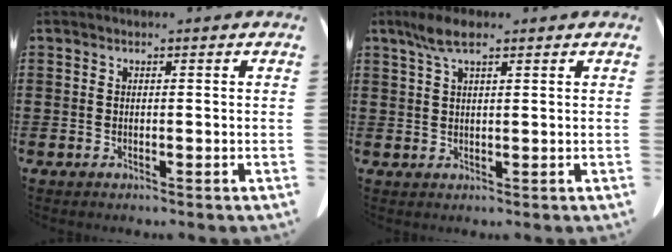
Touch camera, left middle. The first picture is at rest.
{"total": 4.0, "force": [2.3, 1.1, 3.1], "torque": [-0.067, 0.004, 0.040]}